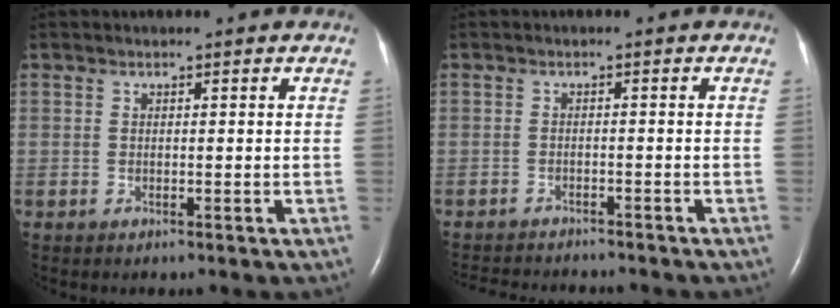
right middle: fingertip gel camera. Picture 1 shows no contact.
{"total": 9.2, "force": [-8.6, 1.7, 2.8], "torque": [-0.046, -0.008, -0.115]}